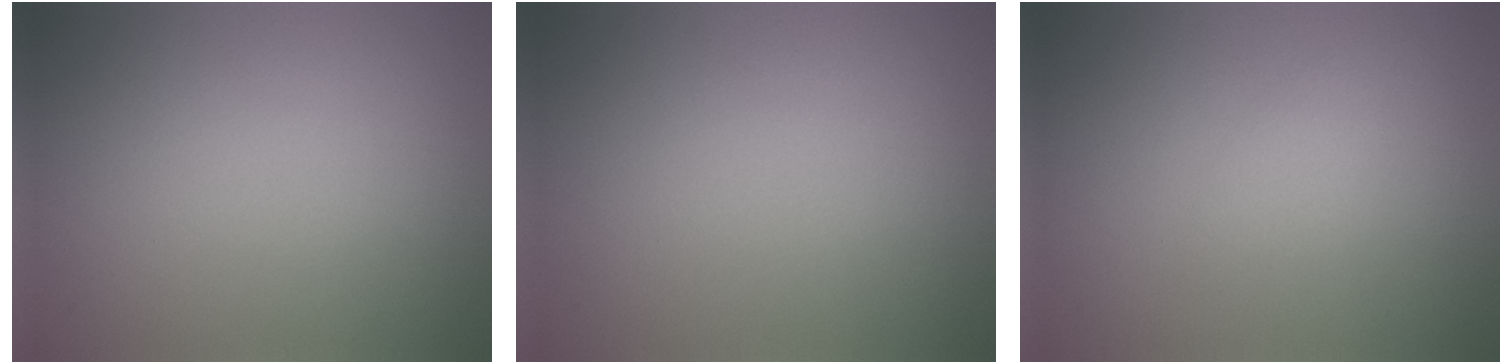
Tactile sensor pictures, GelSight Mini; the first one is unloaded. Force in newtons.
{"total": 0.0}
{"total": 1.0, "press": 1.0, "slide": 0.0}